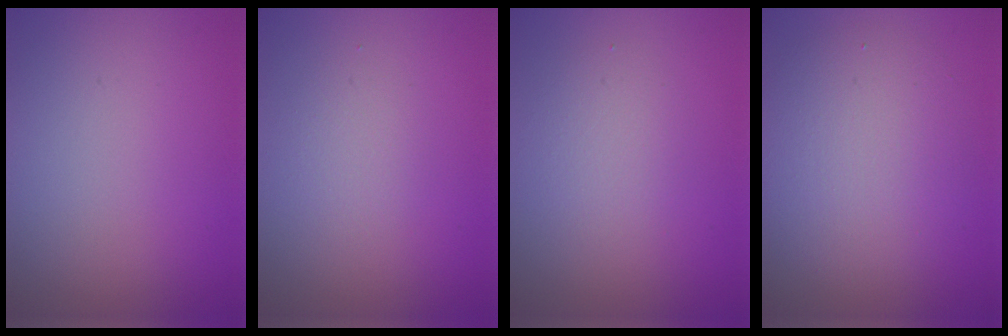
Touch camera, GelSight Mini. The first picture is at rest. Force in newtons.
{"total": 1.6, "press": 1.6, "slide": 0.1}
{"total": 2.4, "press": 2.4, "slide": 0.4}
{"total": 5.5, "press": 5.5, "slide": 0.3}